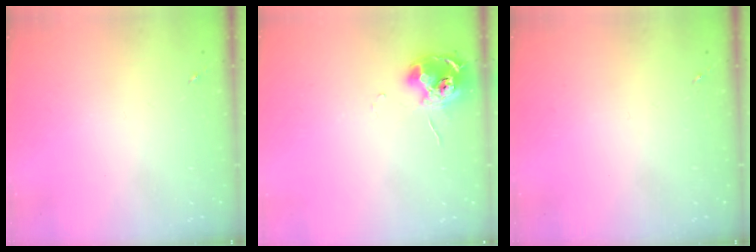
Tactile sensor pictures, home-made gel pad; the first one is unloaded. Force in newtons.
{"total": 11.7, "press": 11.6, "slide": 1.0}
{"total": 0.0}